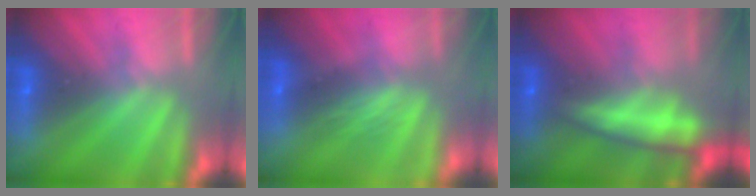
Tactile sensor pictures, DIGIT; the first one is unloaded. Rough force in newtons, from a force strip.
{"total": 2.0}
{"total": 9.6}